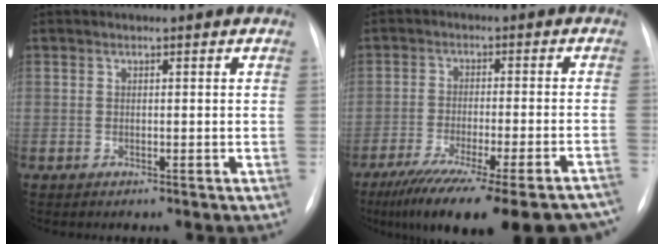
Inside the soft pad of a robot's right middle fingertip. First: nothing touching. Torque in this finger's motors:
{"motor_torque": [1.09, -1.05, 0.33, 0.11]}